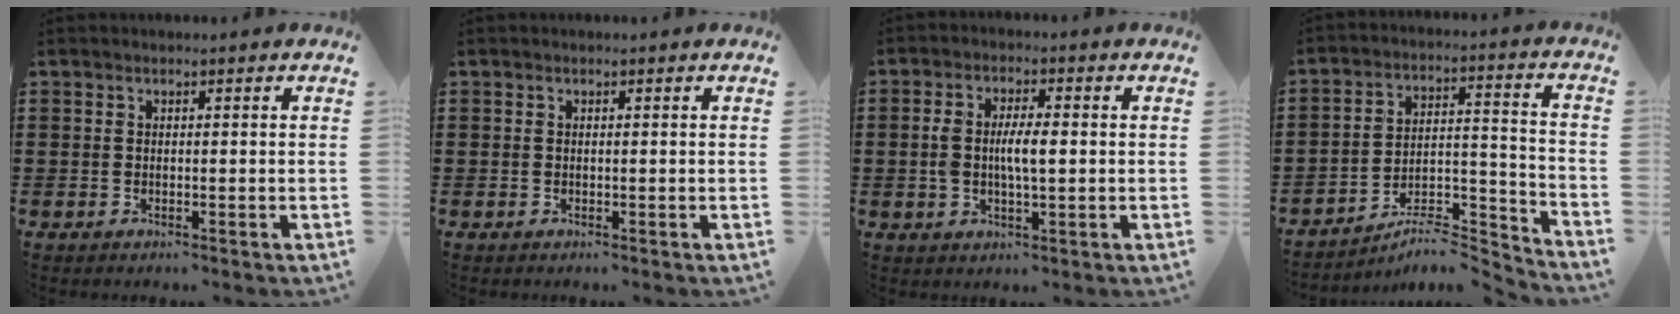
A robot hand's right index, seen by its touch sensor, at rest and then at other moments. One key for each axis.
{"total": 0.0}
{"total": 5.0, "fx": -0.1, "fy": 1.8, "fz": 4.7, "tx": -0.093, "ty": 0.002, "tz": -0.006}
{"total": 6.0, "fx": -5.4, "fy": 1.1, "fz": 2.4, "tx": -0.035, "ty": -0.001, "tz": -0.107}